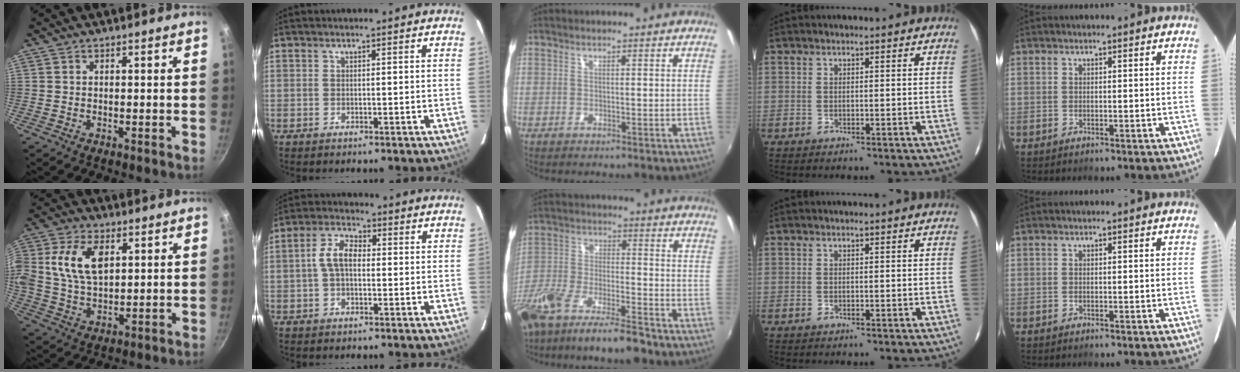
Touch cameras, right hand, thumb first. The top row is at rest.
{"thumb": {"total": 11.4, "force": [3.1, 6.9, 8.6], "torque": [-0.155, -0.002, 0.054]}, "index": {"total": 5.9, "force": [-0.1, 3.5, 4.8], "torque": [-0.097, 0.018, -0.001]}, "middle": {"total": 16.4, "force": [-12.3, 4.3, 10.0], "torque": [-0.219, -0.031, -0.222]}}